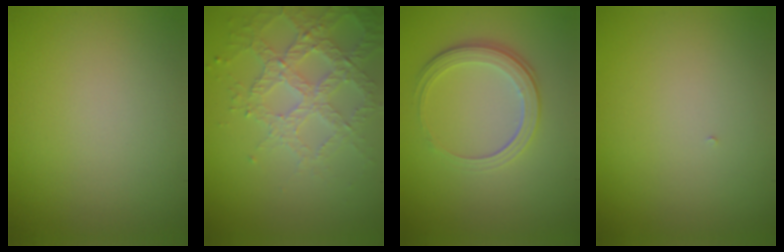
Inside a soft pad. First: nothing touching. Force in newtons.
{"total": 4.1, "press": 4.0, "slide": 0.9}
{"total": 3.9, "press": 2.8, "slide": 2.8}
{"total": 0.0}